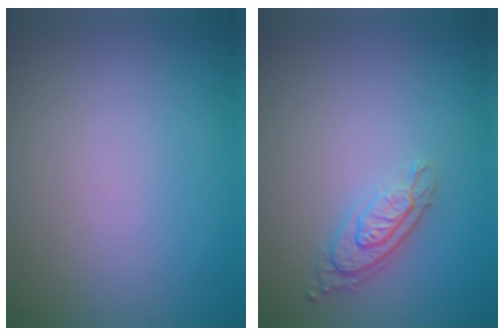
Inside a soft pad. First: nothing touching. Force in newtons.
{"total": 3.0, "press": 2.3, "slide": 1.9}